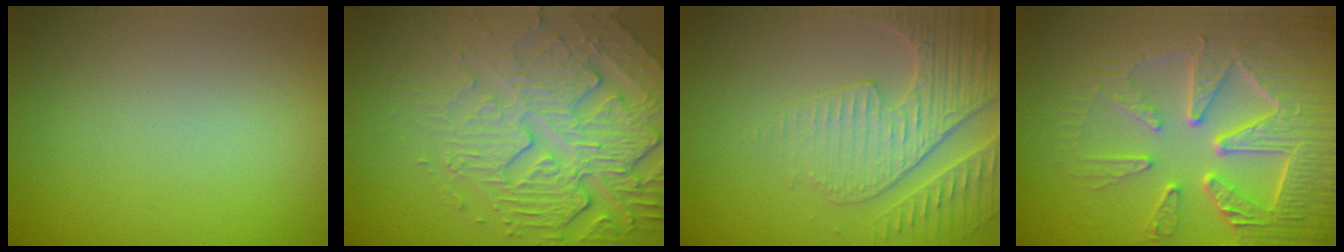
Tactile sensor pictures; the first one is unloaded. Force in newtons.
{"total": 6.3, "press": 5.3, "slide": 3.5}
{"total": 4.7, "press": 4.4, "slide": 1.5}
{"total": 8.6, "press": 6.4, "slide": 5.8}